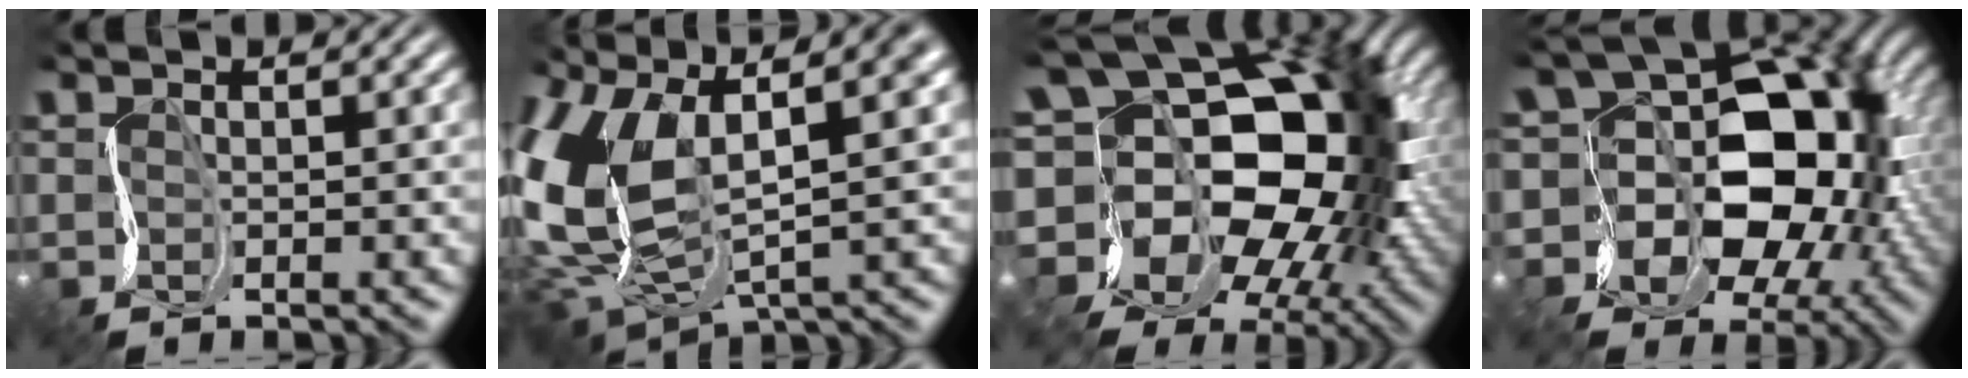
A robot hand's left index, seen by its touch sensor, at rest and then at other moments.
{"total": 11.4, "force": [1.9, 6.2, 9.3], "torque": [-0.242, -0.007, 0.045]}
{"total": 17.4, "force": [-1.0, 12.8, 11.8], "torque": [-0.146, 0.016, -0.016]}
{"total": 12.4, "force": [-2.0, 9.5, 7.7], "torque": [-0.075, 0.006, -0.037]}